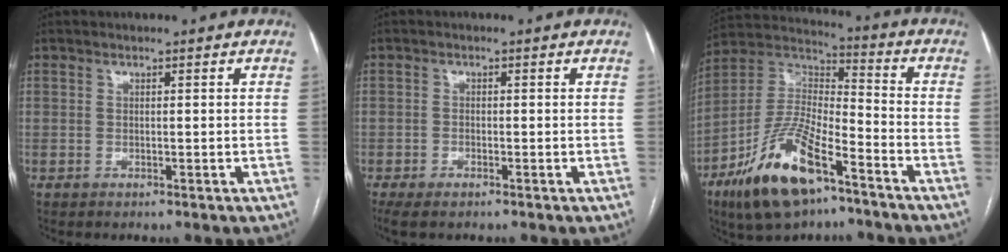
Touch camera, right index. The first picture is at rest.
{"total": 3.4, "force": [-2.5, 1.5, 1.9], "torque": [-0.038, -0.007, -0.039]}
{"total": 17.2, "force": [-10.0, 5.4, 12.8], "torque": [-0.263, -0.006, -0.182]}